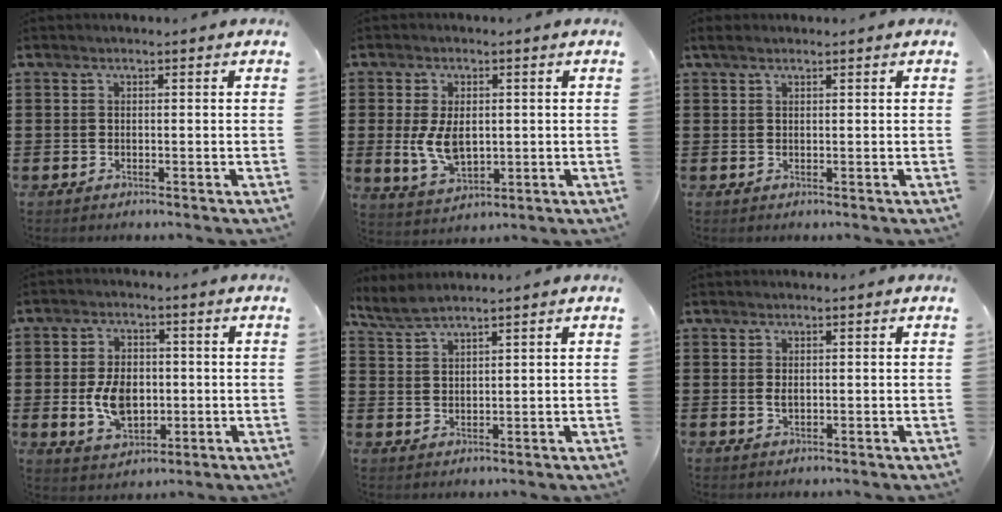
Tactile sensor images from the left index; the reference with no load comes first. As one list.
[{"total": 6.7, "force": [-0.1, 4.2, 5.2], "torque": [-0.120, -0.003, -0.008]}, {"total": 1.1, "force": [0.6, 0.3, 0.9], "torque": [-0.018, 0.002, 0.010]}, {"total": 7.8, "force": [-0.7, 5.1, 5.9], "torque": [-0.113, 0.001, -0.018]}, {"total": 2.6, "force": [2.3, 0.3, 1.1], "torque": [-0.029, -0.002, 0.045]}, {"total": 1.2, "force": [0.0, 0.5, 1.1], "torque": [-0.022, 0.003, -0.001]}]